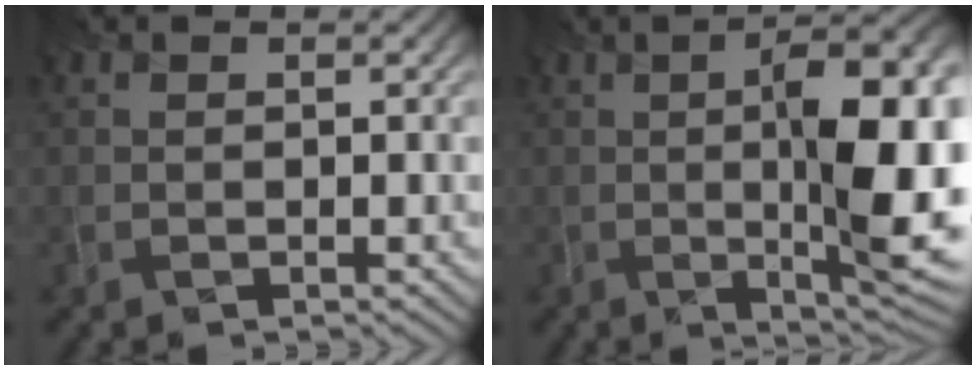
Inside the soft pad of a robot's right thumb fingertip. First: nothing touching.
{"total": 13.0, "force": [-0.6, 2.8, 12.7], "torque": [-0.195, 0.002, 0.002]}